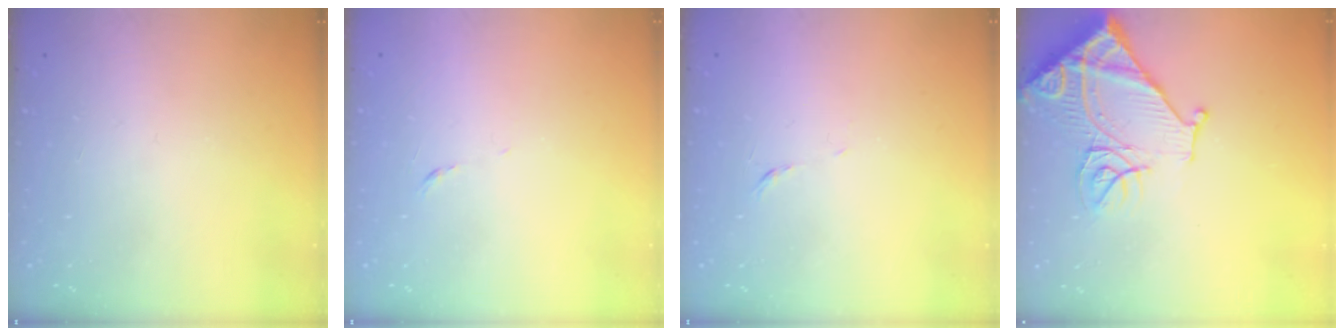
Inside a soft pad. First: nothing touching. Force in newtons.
{"total": 3.9, "press": 3.8, "slide": 0.9}
{"total": 3.9, "press": 3.8, "slide": 0.9}
{"total": 16.3, "press": 16.2, "slide": 1.9}